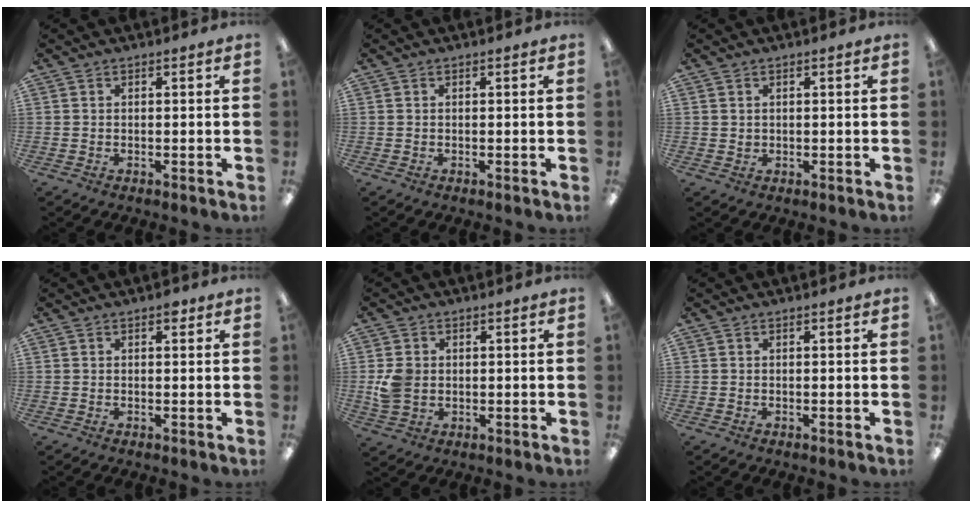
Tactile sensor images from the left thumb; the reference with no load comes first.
{"total": 0.0}
{"total": 0.9, "force": [0.5, 0.7, 0.1], "torque": [-0.004, 0.002, 0.009]}
{"total": 1.6, "force": [0.9, 0.9, 1.1], "torque": [-0.007, -0.003, 0.011]}
{"total": 5.8, "force": [0.1, 4.7, 3.3], "torque": [-0.060, 0.006, 0.004]}
{"total": 0.0}